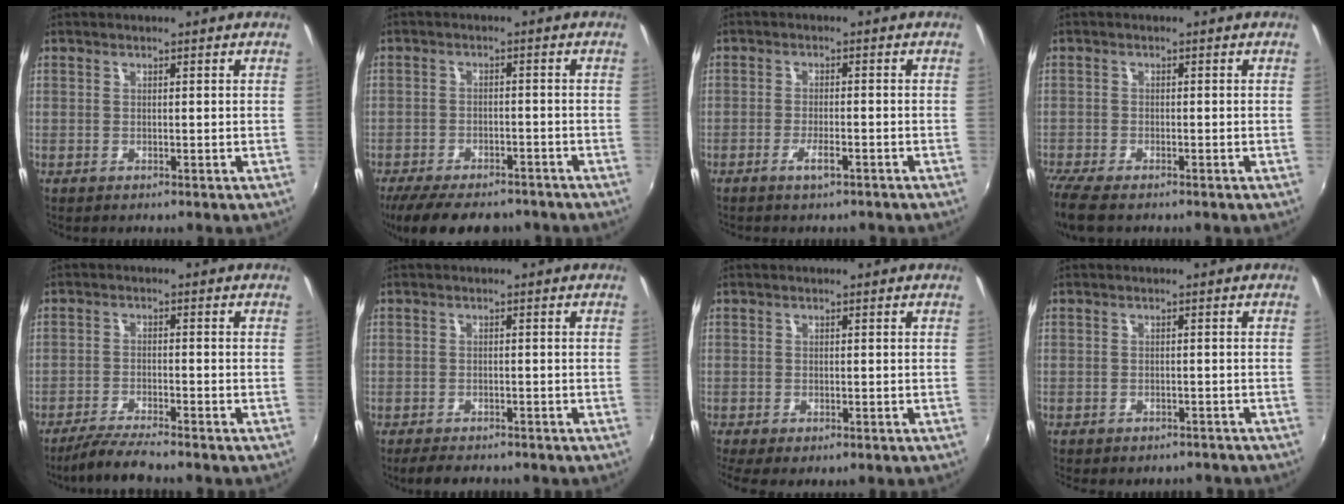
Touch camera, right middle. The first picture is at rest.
{"total": 14.3, "force": [-11.3, 5.4, 6.9], "torque": [-0.150, -0.025, -0.170]}
{"total": 3.3, "force": [-2.3, 0.5, 2.3], "torque": [-0.054, -0.002, -0.041]}
{"total": 6.7, "force": [-5.3, 1.6, 3.8], "torque": [-0.097, -0.033, -0.101]}
{"total": 6.2, "force": [-5.6, -0.1, 2.8], "torque": [-0.074, -0.014, -0.101]}
{"total": 4.6, "force": [-3.9, 1.7, 1.8], "torque": [-0.046, -0.007, -0.062]}
{"total": 4.6, "force": [-2.8, 1.7, 3.2], "torque": [-0.068, -0.021, -0.042]}
{"total": 5.2, "force": [-4.5, 2.0, 1.7], "torque": [-0.036, -0.013, -0.053]}